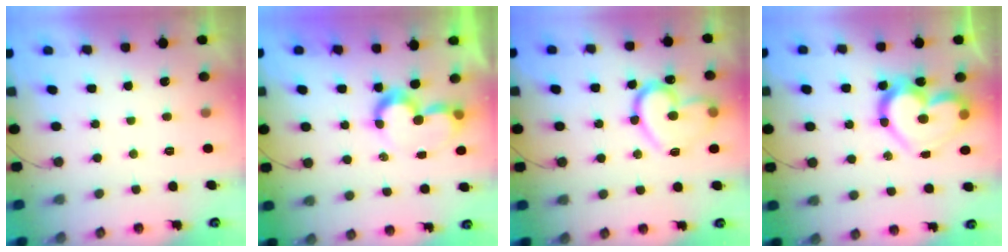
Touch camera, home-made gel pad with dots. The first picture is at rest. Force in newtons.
{"total": 8.5, "press": 8.5, "slide": 0.5}
{"total": 18.2, "press": 18.2, "slide": 1.3}
{"total": 18.8, "press": 18.7, "slide": 1.9}